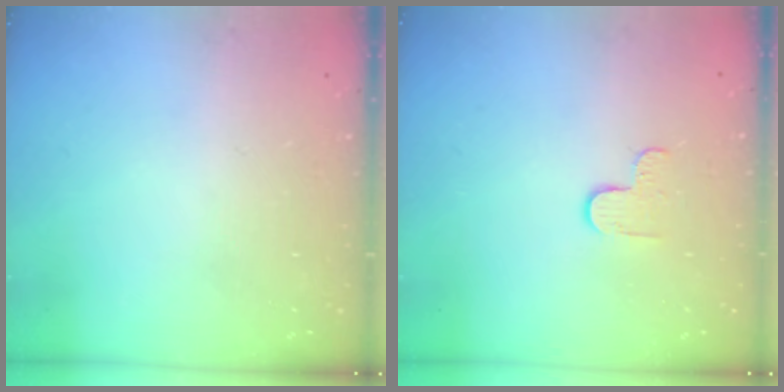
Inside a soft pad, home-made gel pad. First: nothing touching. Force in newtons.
{"total": 3.1, "press": 3.1, "slide": 0.4}